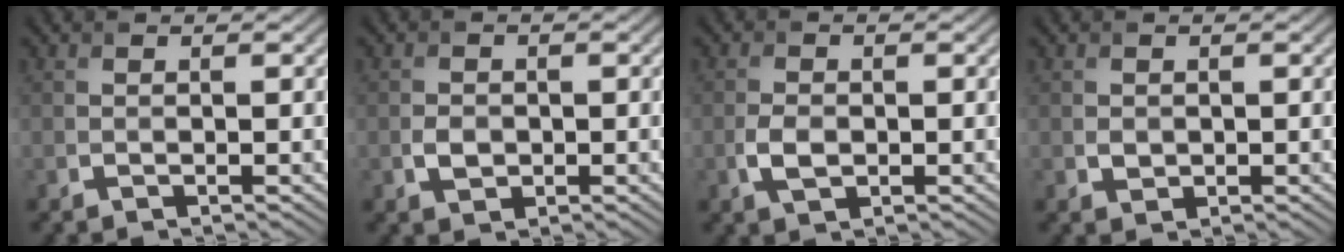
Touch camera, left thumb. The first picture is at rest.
{"total": 2.0, "force": [-0.3, 1.6, 1.1], "torque": [-0.024, -0.006, -0.009]}
{"total": 2.8, "force": [-0.6, 1.8, 2.0], "torque": [-0.044, -0.003, -0.012]}
{"total": 1.1, "force": [0.1, 1.0, 0.5], "torque": [-0.012, -0.005, 0.003]}